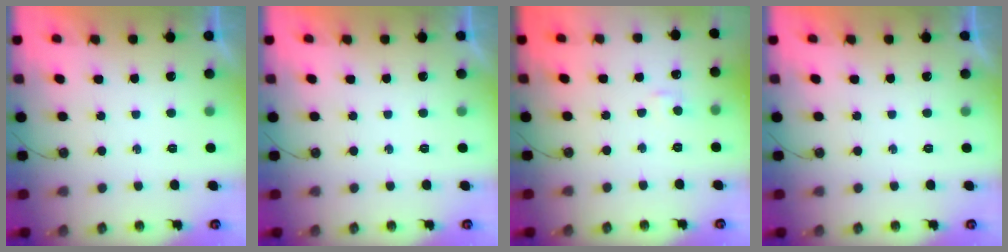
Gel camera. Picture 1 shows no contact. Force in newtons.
{"total": 0.0}
{"total": 3.1, "press": 3.0, "slide": 0.4}
{"total": 0.0}